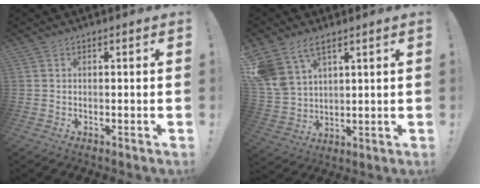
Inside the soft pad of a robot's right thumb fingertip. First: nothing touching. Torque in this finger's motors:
{"motor_torque": [1.16, 2.68, 1.33, 0.84, 0.14]}